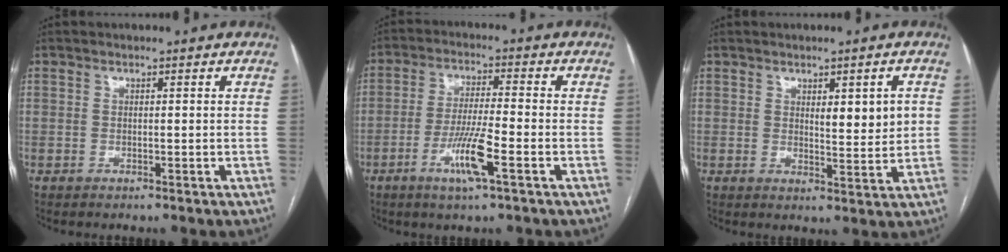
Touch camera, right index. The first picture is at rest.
{"total": 7.9, "force": [-3.5, 0.1, 7.1], "torque": [-0.140, -0.010, -0.064]}
{"total": 5.2, "force": [1.4, 1.2, 4.9], "torque": [-0.072, -0.009, 0.024]}